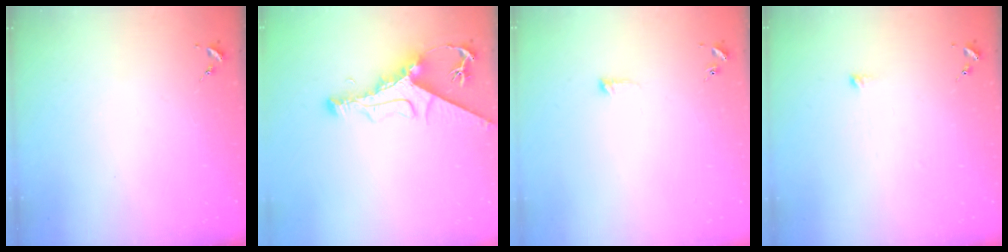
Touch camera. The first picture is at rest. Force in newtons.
{"total": 11.0, "press": 10.9, "slide": 1.4}
{"total": 3.5, "press": 3.4, "slide": 0.6}
{"total": 2.7, "press": 2.6, "slide": 0.5}